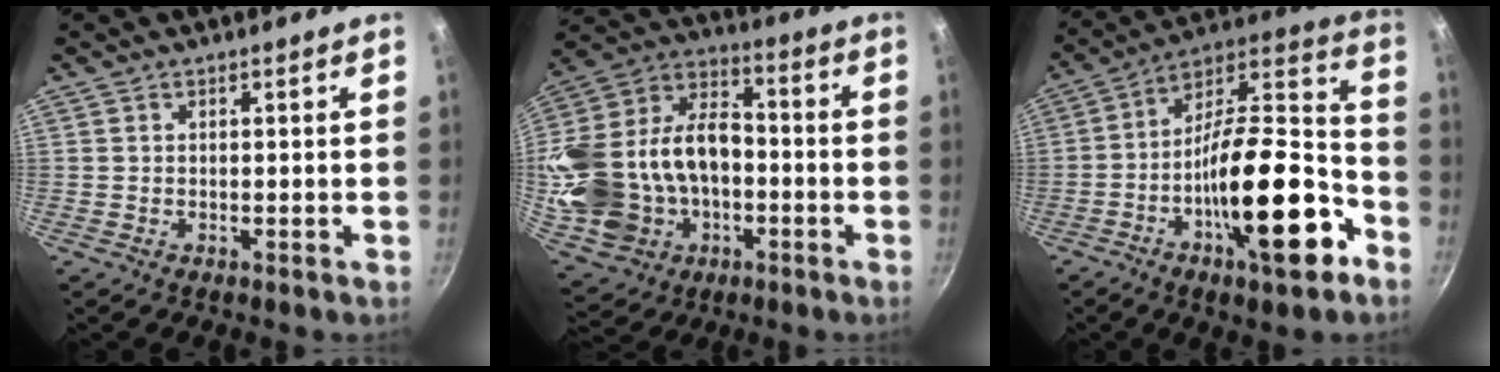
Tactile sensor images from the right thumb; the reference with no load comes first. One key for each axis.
{"total": 26.0, "fx": -3.9, "fy": 18.7, "fz": 17.6, "tx": -0.340, "ty": 0.051, "tz": -0.051}
{"total": 25.3, "fx": -10.0, "fy": 9.2, "fz": 21.3, "tx": -0.298, "ty": 0.058, "tz": -0.169}